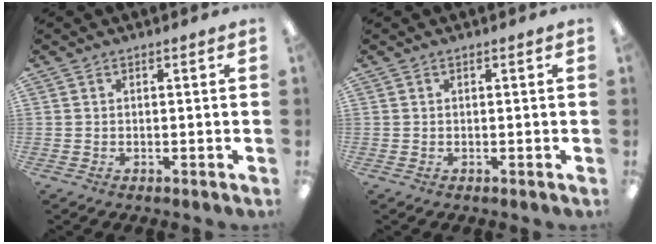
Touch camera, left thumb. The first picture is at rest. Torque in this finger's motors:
{"motor_torque": [0.00, 0.00, -0.03, 0.02, 0.00]}